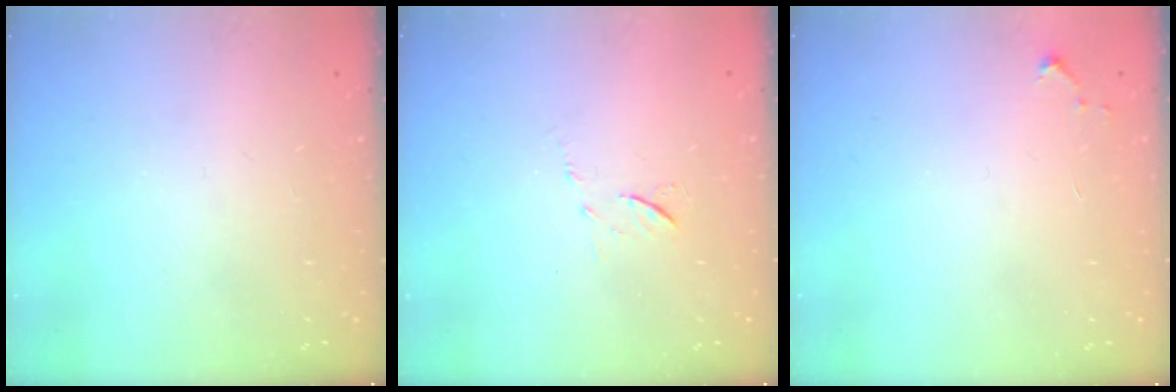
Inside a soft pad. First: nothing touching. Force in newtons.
{"total": 5.6, "press": 5.6, "slide": 0.6}
{"total": 3.5, "press": 3.5, "slide": 0.3}